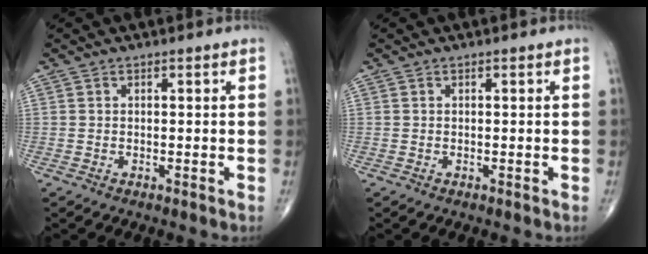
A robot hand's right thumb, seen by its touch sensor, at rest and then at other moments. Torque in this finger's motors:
{"motor_torque": [0.00, 0.00, 0.10, 0.10, 0.00]}